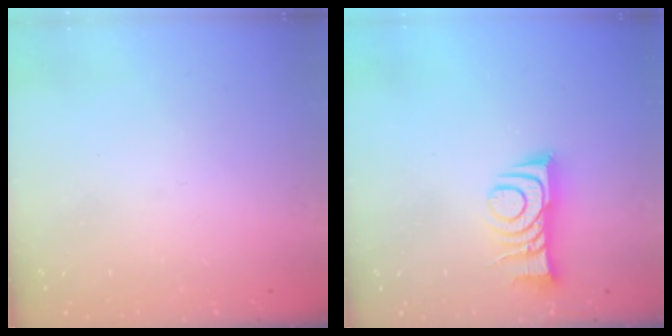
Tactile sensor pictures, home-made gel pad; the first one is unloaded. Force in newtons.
{"total": 10.6, "press": 10.6, "slide": 1.0}